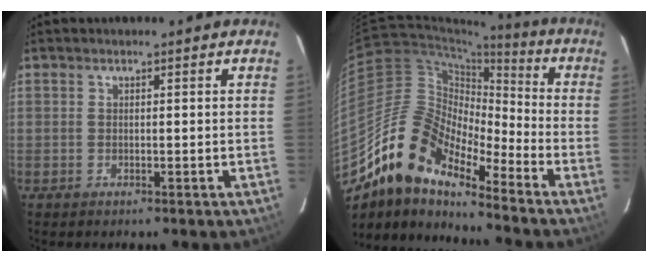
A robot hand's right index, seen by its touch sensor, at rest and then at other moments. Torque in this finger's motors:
{"motor_torque": [0.39, -0.83, 0.55, 0.01]}